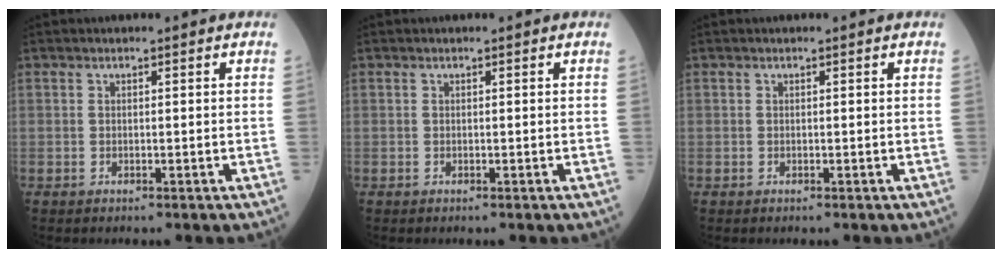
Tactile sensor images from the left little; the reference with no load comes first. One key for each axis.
{"total": 0.0}
{"total": 0.0}